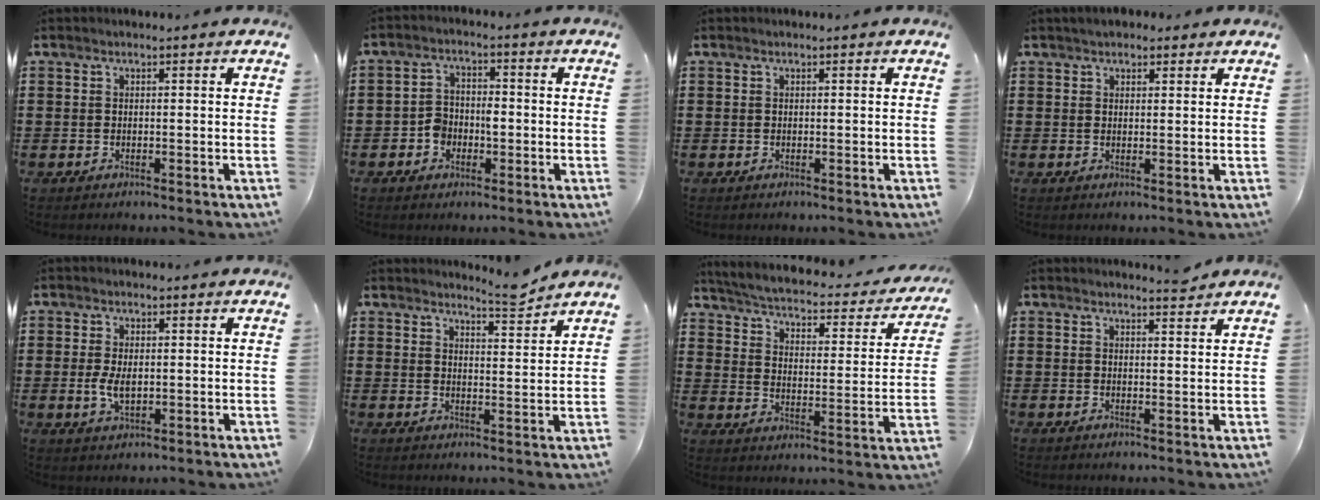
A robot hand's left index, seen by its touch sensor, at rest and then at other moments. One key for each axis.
{"total": 3.4, "fx": -1.6, "fy": 2.6, "fz": 1.6, "tx": -0.037, "ty": 0.007, "tz": -0.034}
{"total": 0.0}
{"total": 2.0, "fx": 1.7, "fy": 0.9, "fz": 0.6, "tx": -0.015, "ty": 0.008, "tz": 0.032}
{"total": 3.9, "fx": -0.2, "fy": 2.1, "fz": 3.3, "tx": -0.078, "ty": 0.001, "tz": -0.009}
{"total": 4.8, "fx": 4.6, "fy": 0.0, "fz": 1.5, "tx": -0.033, "ty": -0.020, "tz": 0.081}
{"total": 2.7, "fx": 2.4, "fy": 0.0, "fz": 1.3, "tx": -0.043, "ty": -0.027, "tz": 0.030}
{"total": 2.3, "fx": 2.2, "fy": 0.1, "fz": 0.5, "tx": -0.007, "ty": -0.004, "tz": 0.041}